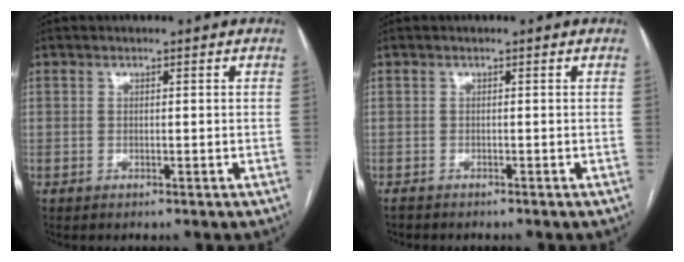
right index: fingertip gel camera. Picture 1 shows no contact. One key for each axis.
{"total": 0.6, "fx": -0.6, "fy": 0.0, "fz": -0.1, "tx": -0.003, "ty": -0.002, "tz": -0.011}